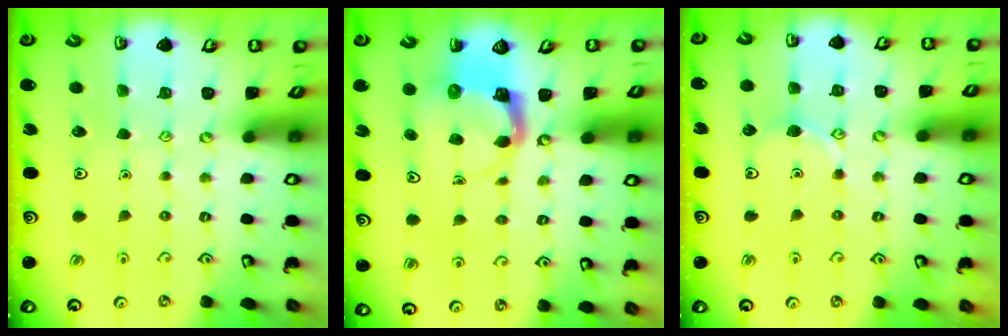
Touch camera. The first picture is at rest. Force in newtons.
{"total": 4.0, "press": 4.0, "slide": 0.2}
{"total": 5.9, "press": 5.9, "slide": 0.3}